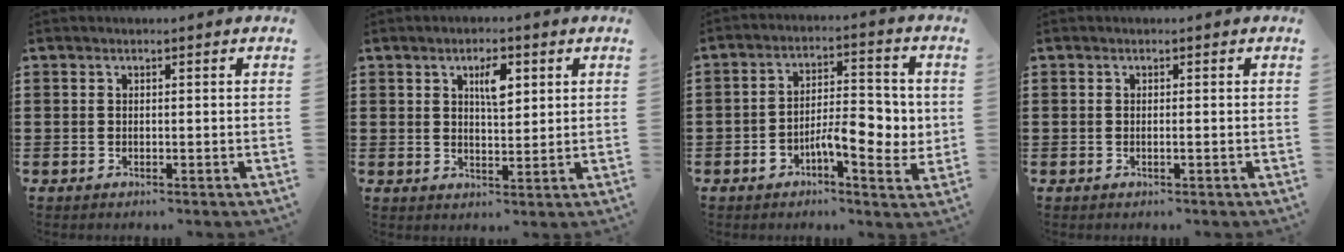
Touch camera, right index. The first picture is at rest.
{"total": 4.5, "force": [1.9, 1.7, 3.8], "torque": [-0.065, 0.003, 0.027]}
{"total": 8.2, "force": [-2.1, 3.6, 7.0], "torque": [-0.099, 0.003, -0.042]}
{"total": 0.5, "force": [-0.1, -0.1, 0.5], "torque": [-0.008, -0.003, -0.002]}